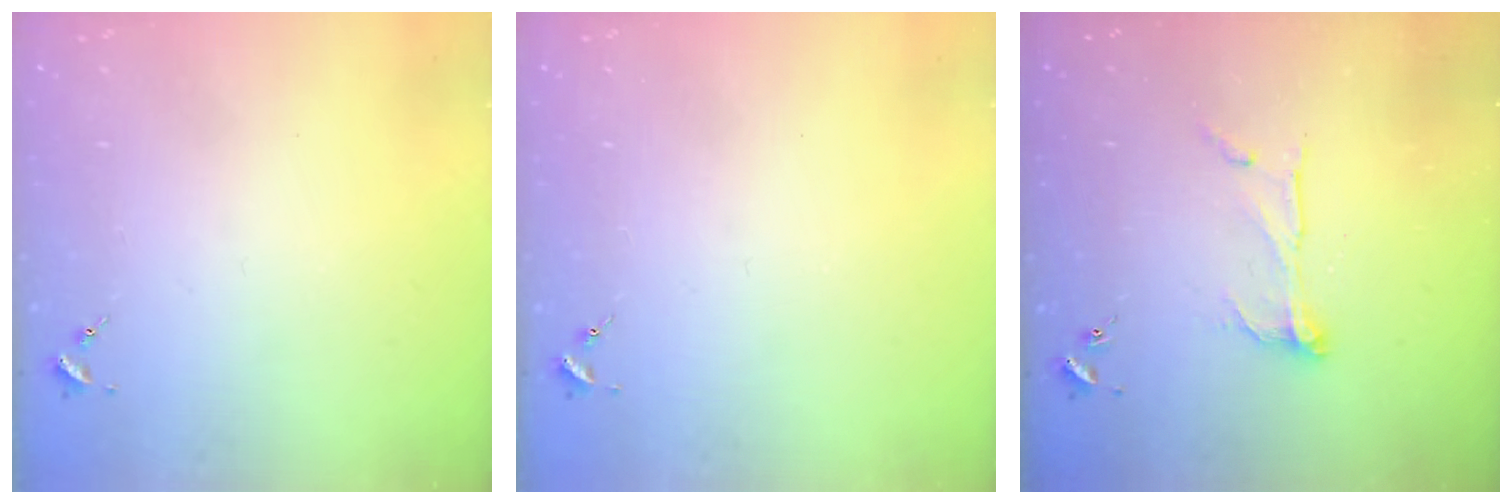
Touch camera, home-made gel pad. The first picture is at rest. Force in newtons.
{"total": 0.0}
{"total": 9.0, "press": 9.0, "slide": 0.6}